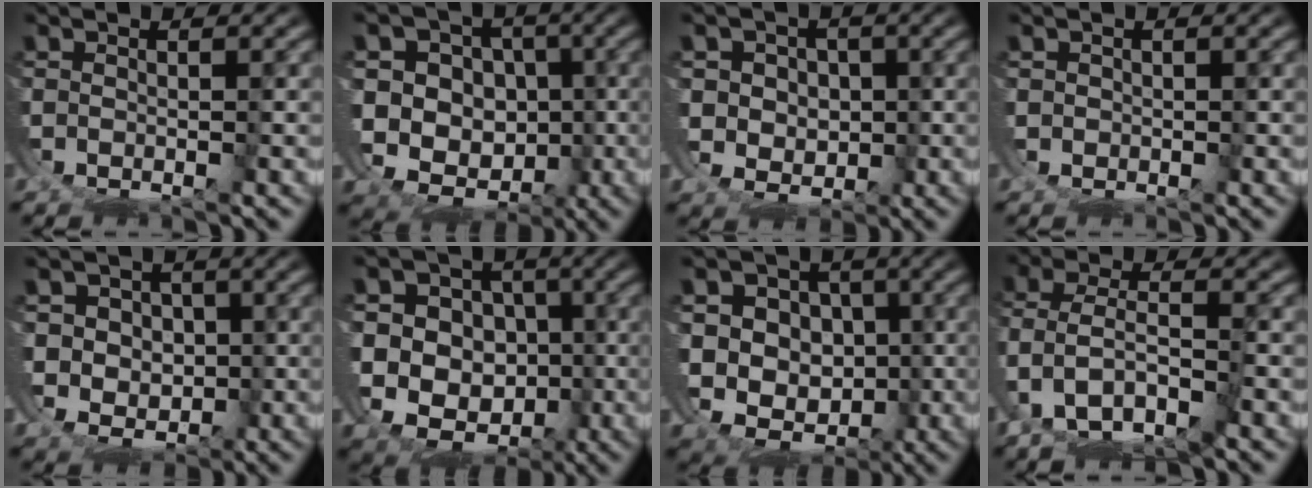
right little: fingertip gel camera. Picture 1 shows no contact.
{"total": 10.8, "force": [-1.0, 9.8, 4.4], "torque": [-0.102, -0.045, -0.009]}
{"total": 2.9, "force": [1.3, 2.6, 0.6], "torque": [-0.014, -0.019, 0.034]}
{"total": 1.1, "force": [0.5, -0.3, -1.0], "torque": [0.010, -0.012, 0.014]}
{"total": 3.4, "force": [1.1, 3.1, 0.9], "torque": [-0.018, -0.021, 0.031]}
{"total": 10.9, "force": [-0.9, 9.9, 4.6], "torque": [-0.105, -0.043, -0.008]}
{"total": 9.2, "force": [-0.7, 8.3, 3.8], "torque": [-0.088, -0.044, 0.000]}
{"total": 7.5, "force": [-2.2, 6.0, 3.8], "torque": [-0.115, -0.022, -0.032]}